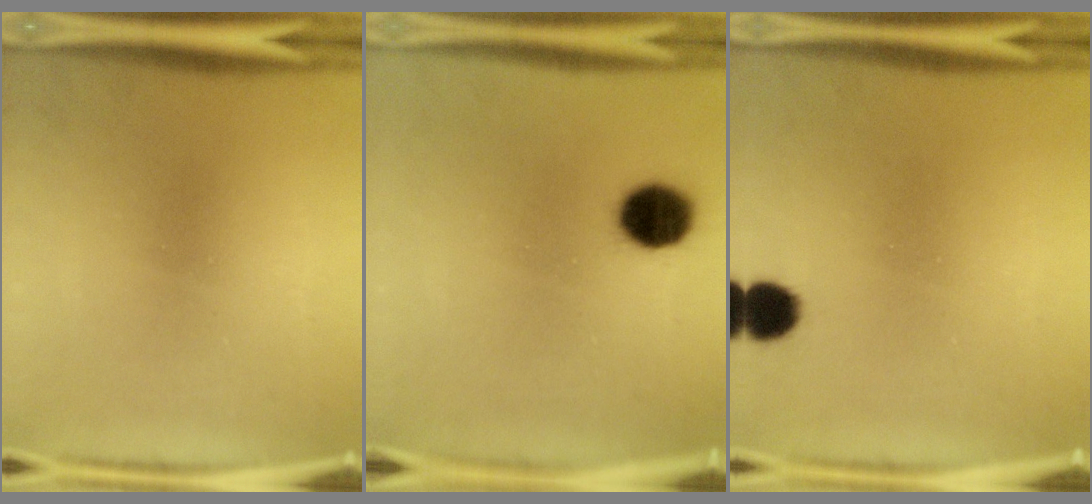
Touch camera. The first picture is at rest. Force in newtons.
{"total": 8.7}
{"total": 5.5}